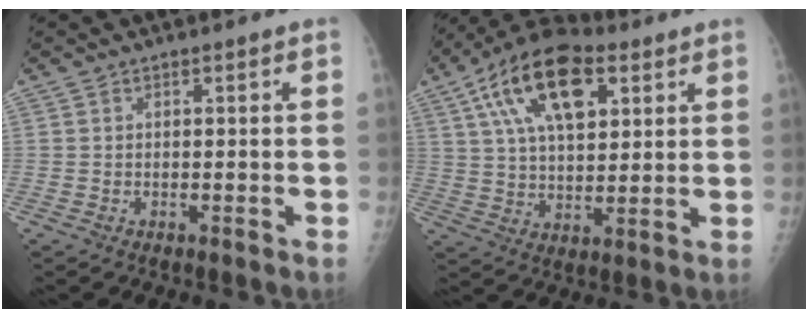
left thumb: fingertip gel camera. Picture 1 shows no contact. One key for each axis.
{"total": 18.2, "fx": 7.6, "fy": 9.4, "fz": 13.7, "tx": -0.217, "ty": -0.003, "tz": 0.129}